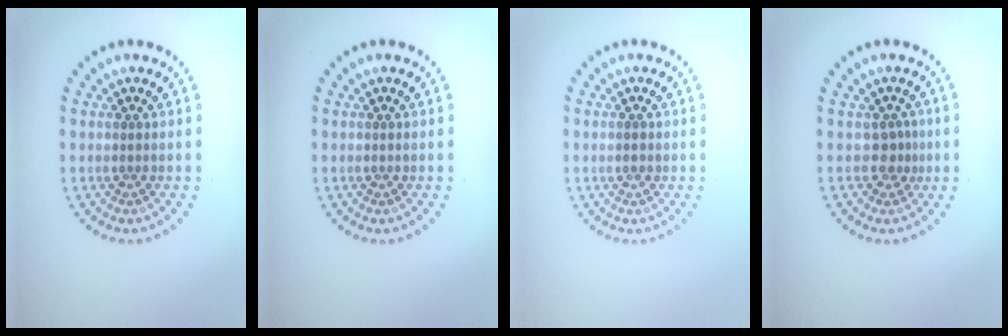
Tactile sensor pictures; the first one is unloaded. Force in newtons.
{"total": 0.0}
{"total": 0.9, "press": 0.9, "slide": 0.1}
{"total": 1.6, "press": 1.2, "slide": 1.1}